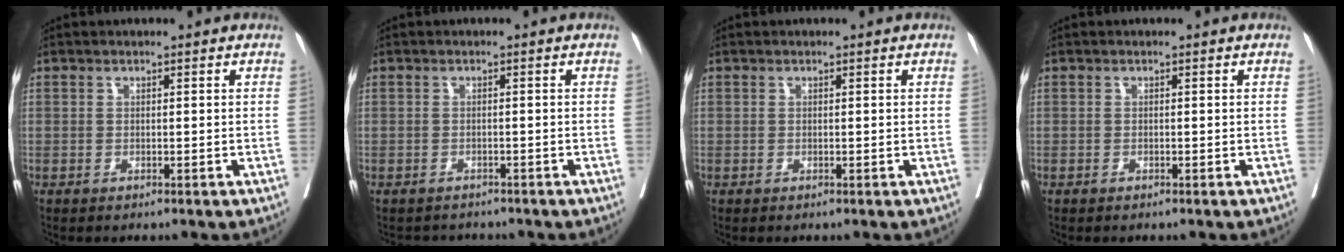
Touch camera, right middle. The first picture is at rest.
{"total": 3.1, "force": [-2.9, 1.1, 0.0], "torque": [0.000, -0.003, -0.043]}
{"total": 0.0}
{"total": 0.0}